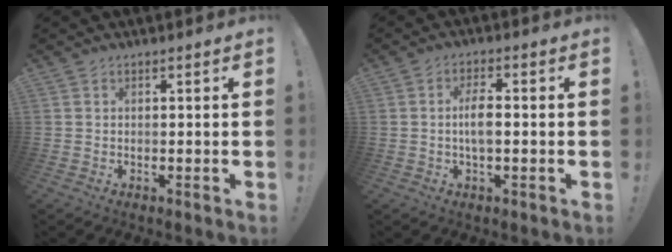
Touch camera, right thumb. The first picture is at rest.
{"total": 5.7, "force": [-0.4, 1.9, 5.4], "torque": [-0.103, 0.001, -0.012]}